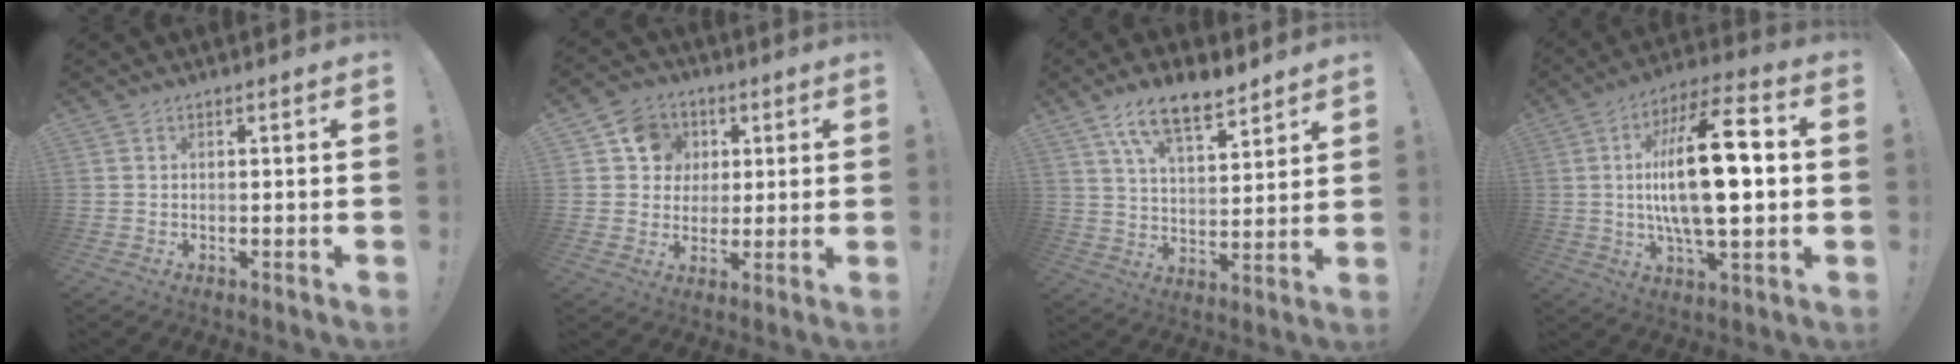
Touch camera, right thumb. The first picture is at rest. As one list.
[{"total": 10.5, "force": [3.0, 9.6, 3.1], "torque": [-0.045, -0.004, 0.063]}, {"total": 12.6, "force": [9.0, 4.6, 7.5], "torque": [-0.130, -0.044, 0.163]}, {"total": 22.1, "force": [0.5, 7.8, 20.6], "torque": [-0.366, 0.000, -0.002]}]